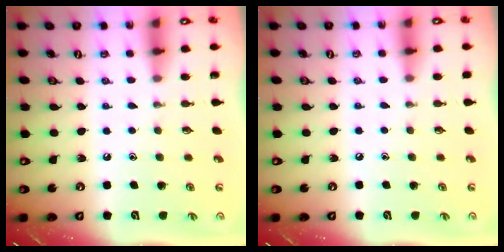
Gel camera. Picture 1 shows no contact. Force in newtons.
{"total": 0.0}